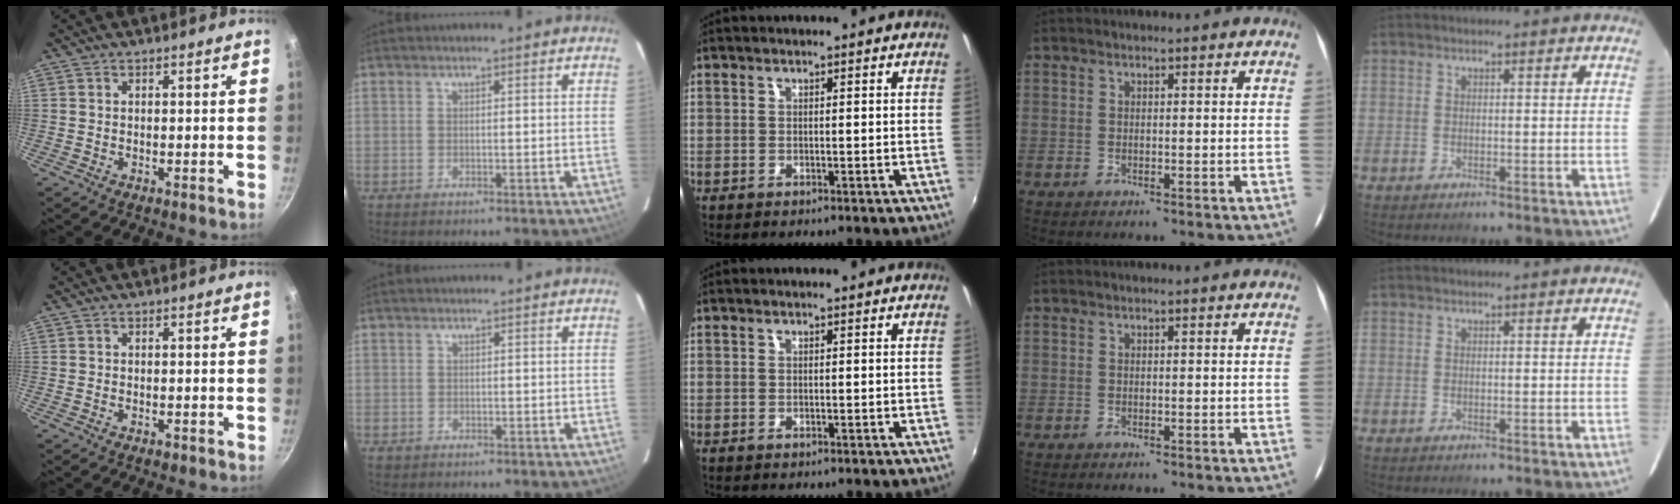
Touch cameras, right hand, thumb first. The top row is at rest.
{"thumb": {"total": 0.8, "force": [-0.4, 0.4, 0.5], "torque": [-0.008, 0.001, -0.007]}, "index": {"total": 0.7, "force": [-0.2, 0.7, 0.0], "torque": [0.002, 0.002, -0.001]}}